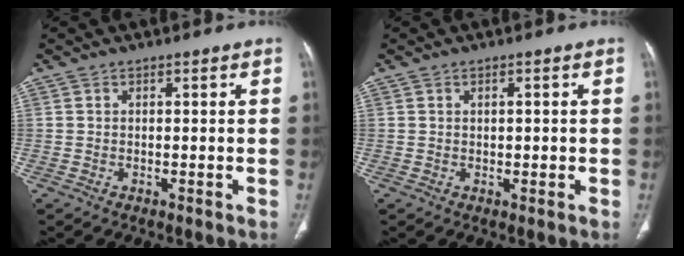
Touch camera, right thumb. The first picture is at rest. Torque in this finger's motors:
{"motor_torque": [-0.61, 0.01, 0.17, 0.19, 0.04]}